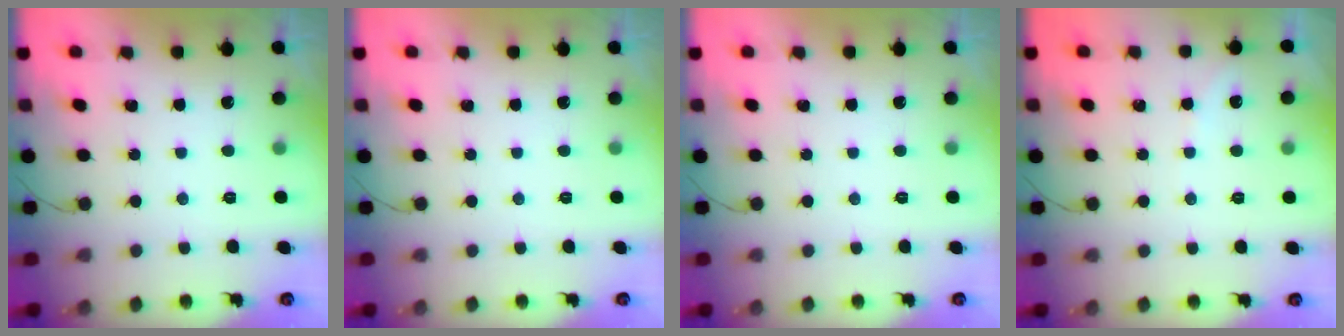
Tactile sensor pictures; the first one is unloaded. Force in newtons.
{"total": 0.0}
{"total": 0.0}
{"total": 2.4, "press": 2.4, "slide": 0.4}